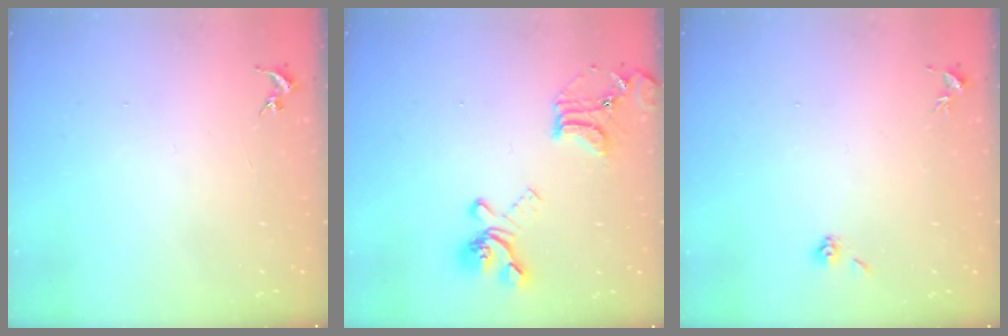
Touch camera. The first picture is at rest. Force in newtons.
{"total": 18.2, "press": 18.1, "slide": 1.7}
{"total": 3.9, "press": 3.7, "slide": 1.3}